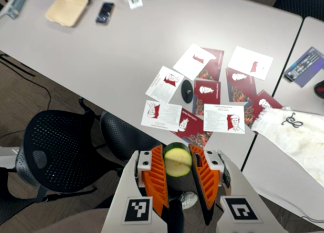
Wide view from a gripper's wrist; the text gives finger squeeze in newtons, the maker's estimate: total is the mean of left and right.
{"total": 10.8, "left": 10.7, "right": 10.9}